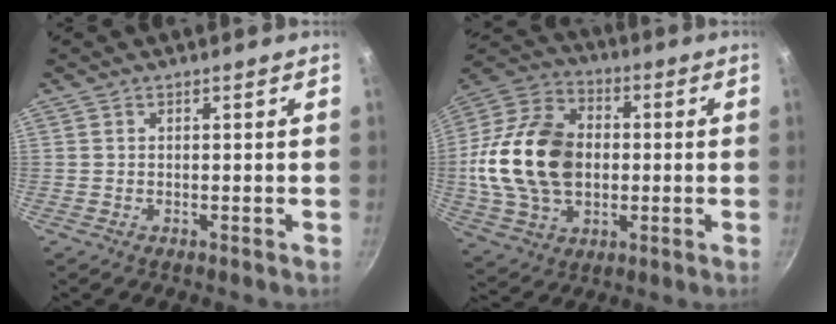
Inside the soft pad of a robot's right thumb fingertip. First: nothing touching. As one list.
[{"total": 21.9, "force": [-0.1, 15.5, 15.5], "torque": [-0.276, 0.025, -0.003]}]